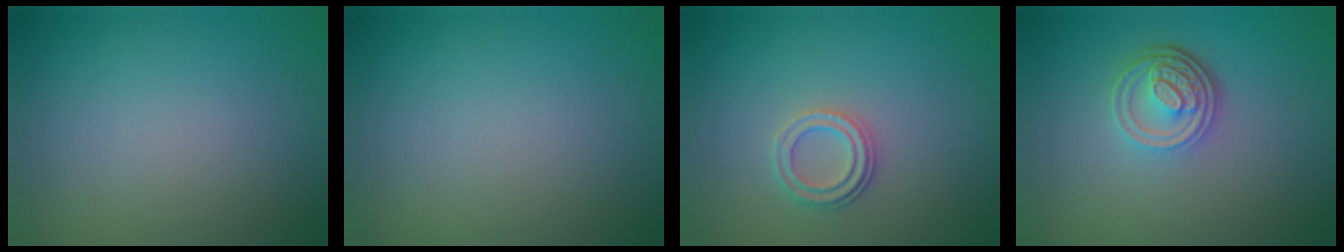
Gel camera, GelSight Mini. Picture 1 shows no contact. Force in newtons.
{"total": 0.0}
{"total": 2.3, "press": 2.1, "slide": 1.0}
{"total": 4.7, "press": 3.5, "slide": 3.2}